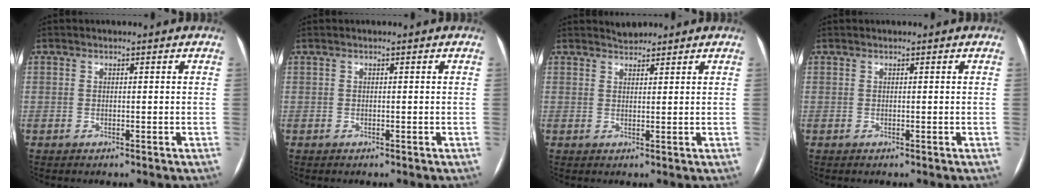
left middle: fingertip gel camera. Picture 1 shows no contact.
{"total": 0.0}
{"total": 1.8, "force": [1.8, 0.5, 0.0], "torque": [-0.005, 0.007, 0.031]}
{"total": 0.0}